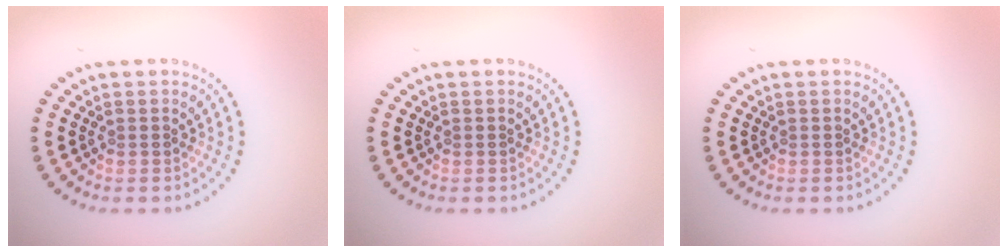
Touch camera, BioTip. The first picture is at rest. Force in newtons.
{"total": 0.0}
{"total": 0.0}